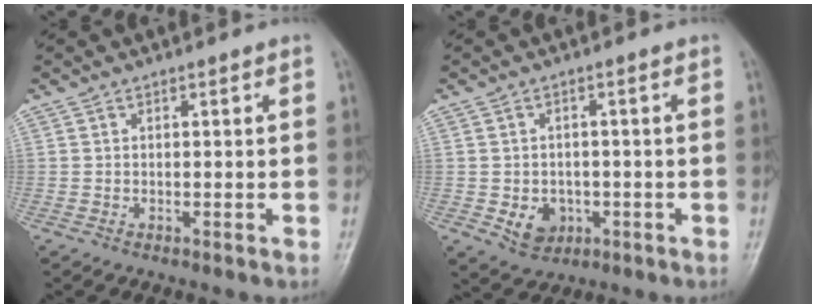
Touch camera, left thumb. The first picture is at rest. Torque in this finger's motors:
{"motor_torque": [0.38, 0.47, 0.51, -0.01, 0.00]}